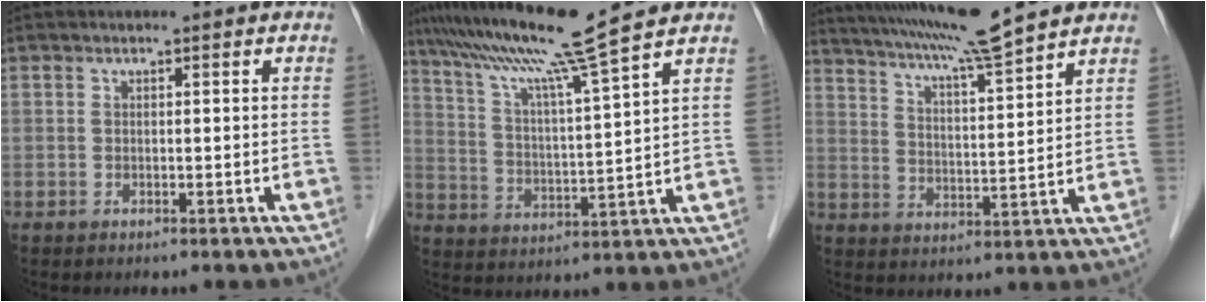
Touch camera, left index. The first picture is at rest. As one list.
[{"total": 13.0, "force": [10.2, -2.7, 7.5], "torque": [-0.133, 0.001, 0.175]}, {"total": 13.1, "force": [11.5, -1.1, 6.2], "torque": [-0.114, 0.011, 0.183]}]